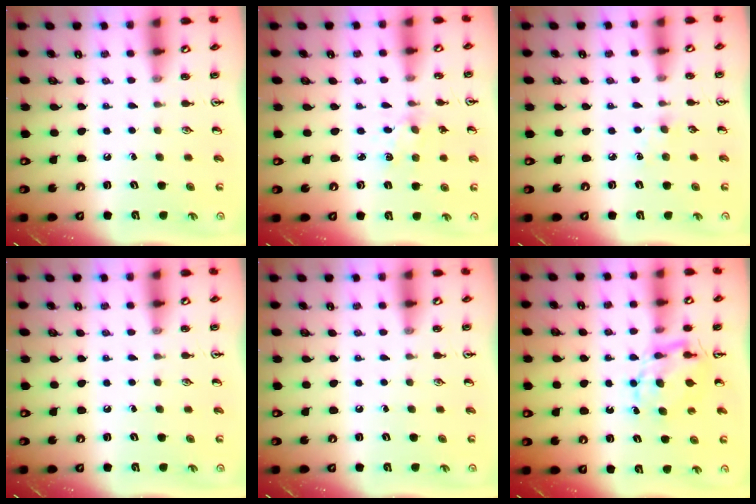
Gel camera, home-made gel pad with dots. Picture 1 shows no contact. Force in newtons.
{"total": 2.0, "press": 2.0, "slide": 0.3}
{"total": 3.0, "press": 2.9, "slide": 0.4}
{"total": 0.0}
{"total": 0.0}
{"total": 6.5, "press": 6.4, "slide": 0.6}